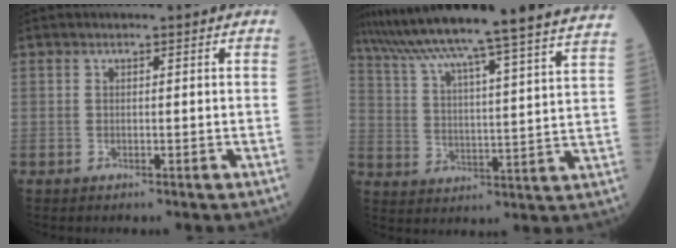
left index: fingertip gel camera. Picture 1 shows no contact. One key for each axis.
{"total": 30.4, "fx": 27.5, "fy": -2.0, "fz": 12.8, "tx": -0.221, "ty": -0.063, "tz": 0.365}